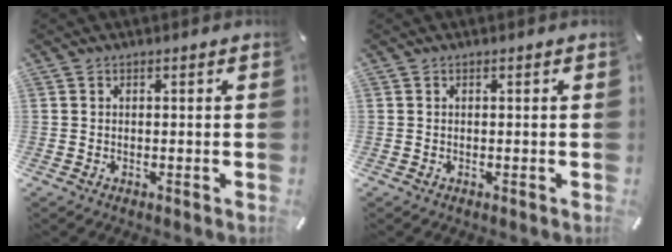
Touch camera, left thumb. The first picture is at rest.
{"total": 0.0}